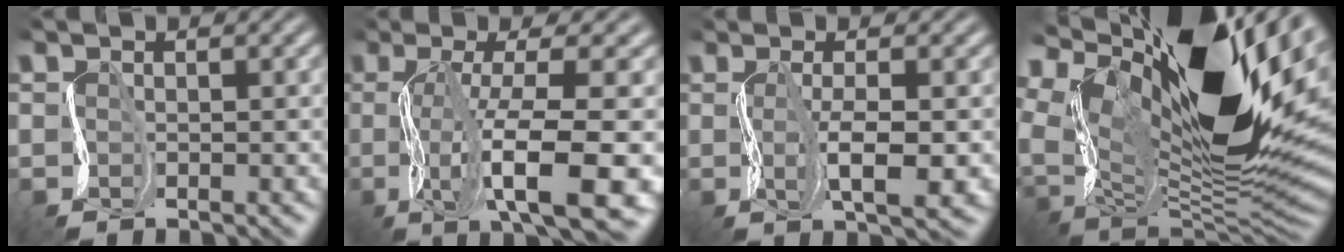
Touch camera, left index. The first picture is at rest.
{"total": 10.6, "force": [-2.8, 3.1, 9.8], "torque": [-0.168, -0.003, -0.041]}
{"total": 4.1, "force": [0.0, 1.0, 4.0], "torque": [-0.077, -0.002, 0.005]}
{"total": 18.8, "force": [8.6, 8.7, 14.2], "torque": [-0.251, 0.034, 0.159]}